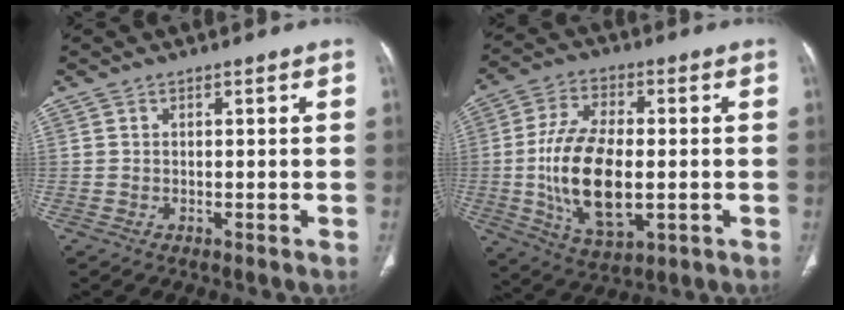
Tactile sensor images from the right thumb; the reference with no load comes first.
{"total": 16.7, "force": [-1.8, 8.4, 14.3], "torque": [-0.268, -0.003, -0.025]}